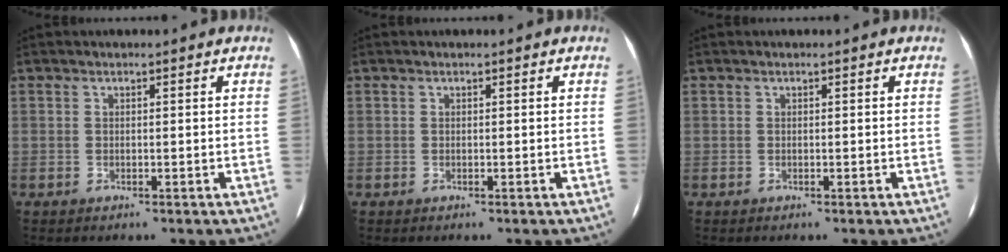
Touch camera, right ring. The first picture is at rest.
{"total": 0.0}
{"total": 0.0}